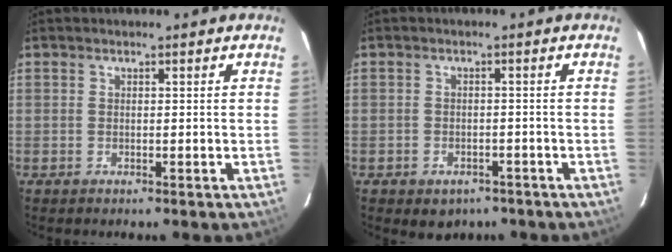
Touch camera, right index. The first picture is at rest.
{"total": 5.4, "force": [-3.4, 3.7, 1.8], "torque": [-0.038, 0.002, -0.034]}